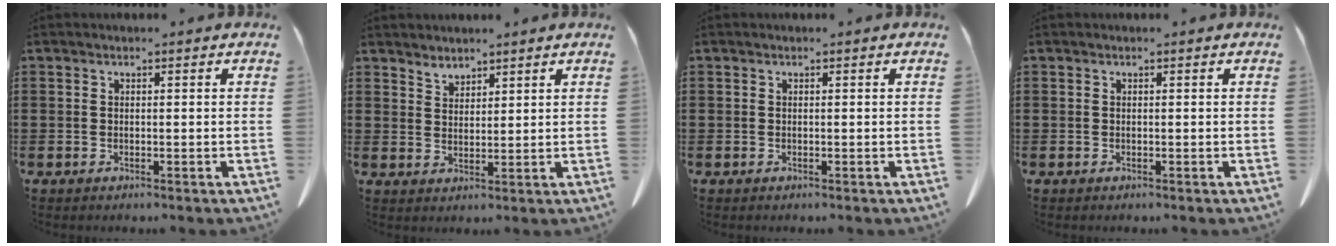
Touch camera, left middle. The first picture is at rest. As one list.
[{"total": 2.5, "force": [2.5, 0.6, 0.0], "torque": [-0.006, -0.007, 0.049]}, {"total": 0.0}, {"total": 0.0}]